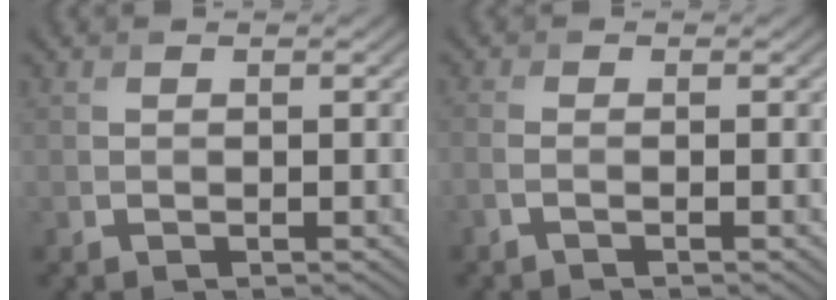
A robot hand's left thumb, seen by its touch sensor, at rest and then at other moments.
{"total": 1.8, "force": [-0.8, 0.4, 1.6], "torque": [-0.033, 0.004, -0.024]}